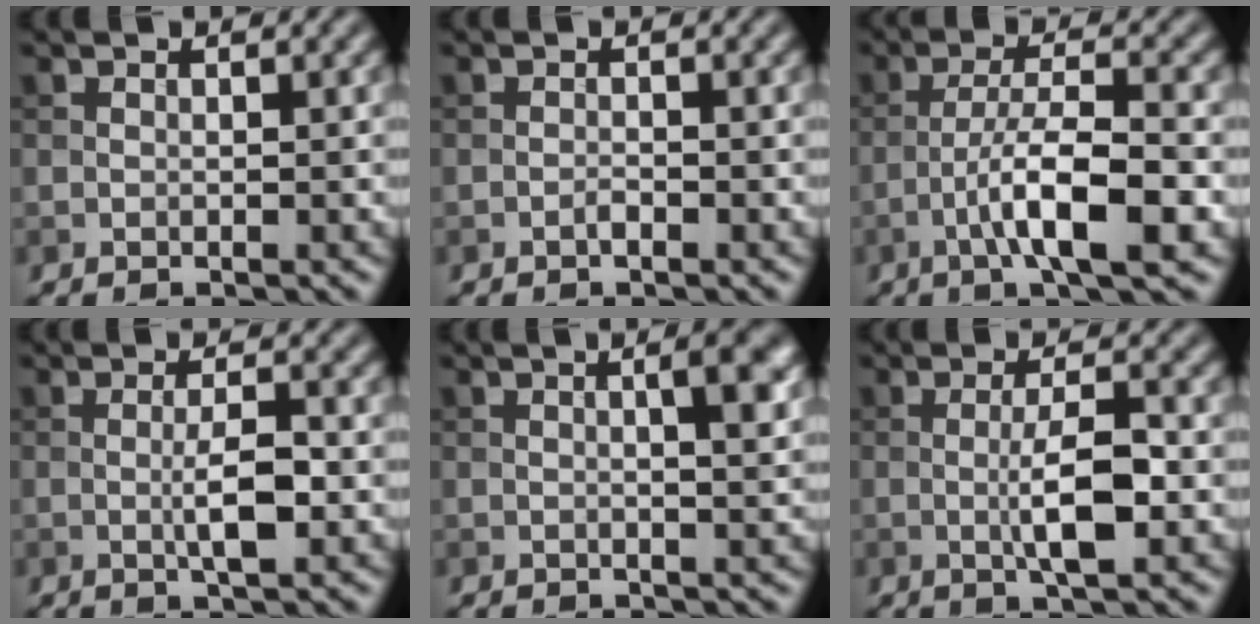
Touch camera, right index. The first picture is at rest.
{"total": 0.7, "force": [-0.5, 0.2, 0.5], "torque": [-0.009, 0.002, -0.010]}
{"total": 6.9, "force": [-2.7, 1.5, 6.2], "torque": [-0.106, 0.010, -0.050]}
{"total": 3.1, "force": [-0.5, 0.6, 3.0], "torque": [-0.054, -0.001, -0.011]}
{"total": 4.2, "force": [1.0, 1.3, 3.8], "torque": [-0.029, 0.017, 0.003]}
{"total": 4.2, "force": [-0.7, 0.9, 4.1], "torque": [-0.075, 0.000, -0.015]}